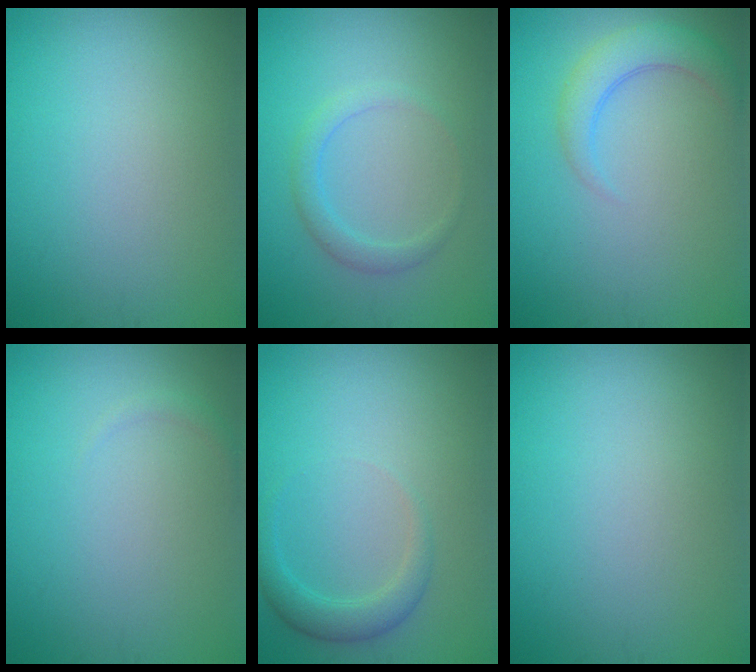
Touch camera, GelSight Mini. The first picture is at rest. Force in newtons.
{"total": 1.8, "press": 1.8, "slide": 0.1}
{"total": 2.8, "press": 2.8, "slide": 0.3}
{"total": 0.6, "press": 0.6, "slide": 0.0}
{"total": 2.2, "press": 2.2, "slide": 0.2}
{"total": 0.0}